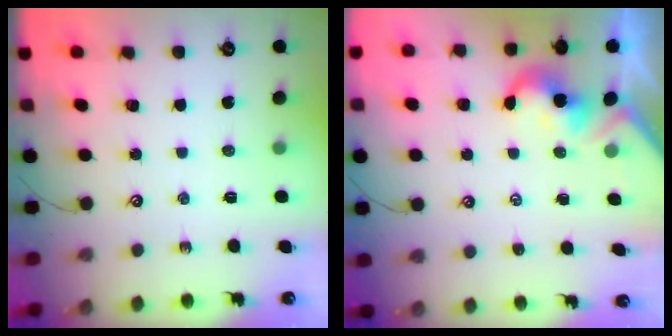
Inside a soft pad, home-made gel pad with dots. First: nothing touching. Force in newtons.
{"total": 1.9, "press": 1.8, "slide": 0.6}